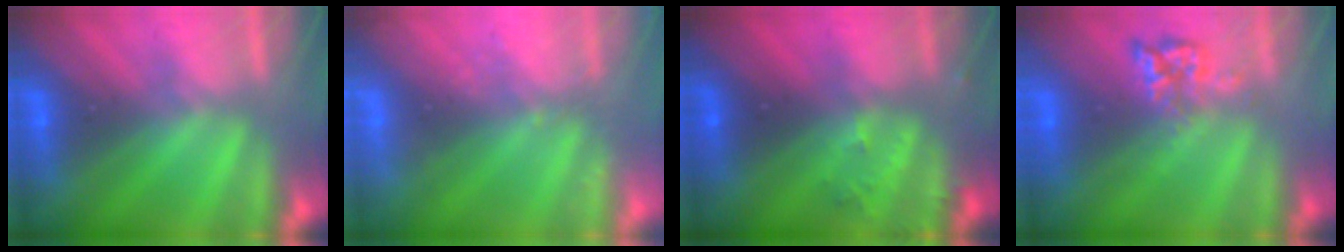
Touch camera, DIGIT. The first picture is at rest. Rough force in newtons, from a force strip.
{"total": 2.4}
{"total": 2.8}
{"total": 2.4}